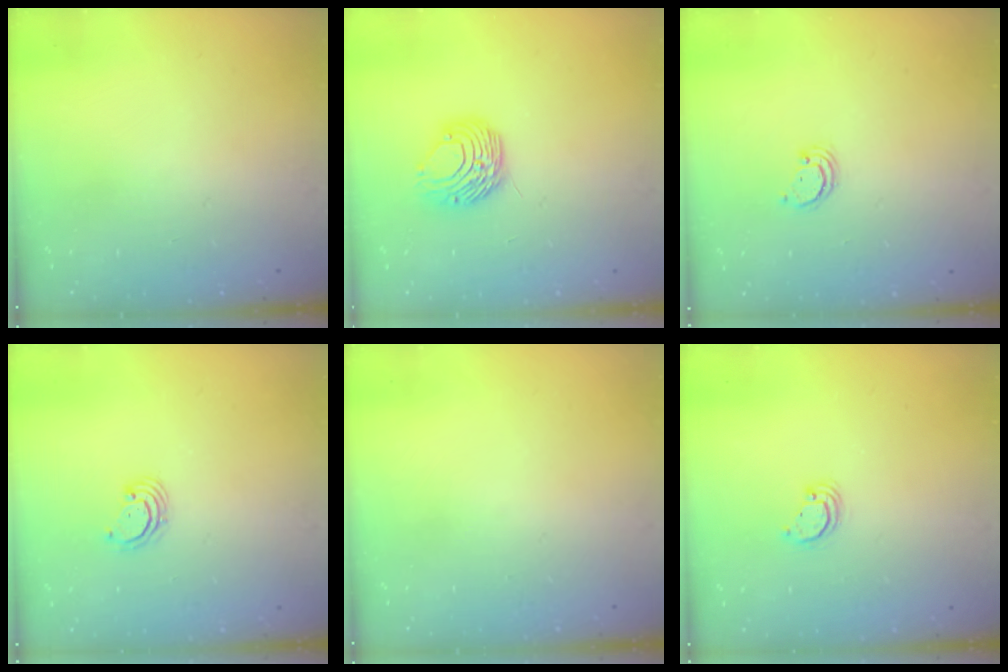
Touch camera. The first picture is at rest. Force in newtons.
{"total": 8.9, "press": 8.9, "slide": 0.7}
{"total": 2.4, "press": 2.4, "slide": 0.2}
{"total": 2.8, "press": 2.8, "slide": 0.3}
{"total": 0.0}
{"total": 2.9, "press": 2.9, "slide": 0.1}